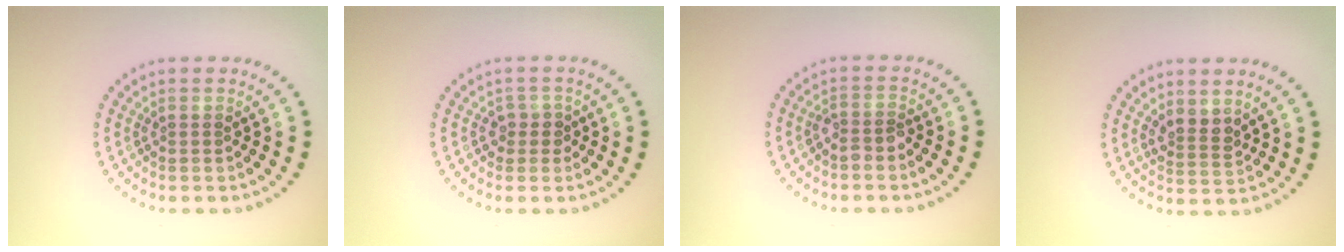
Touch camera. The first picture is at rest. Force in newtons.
{"total": 1.6, "press": 1.2, "slide": 1.0}
{"total": 1.5, "press": 1.3, "slide": 0.9}
{"total": 2.0, "press": 1.6, "slide": 1.2}